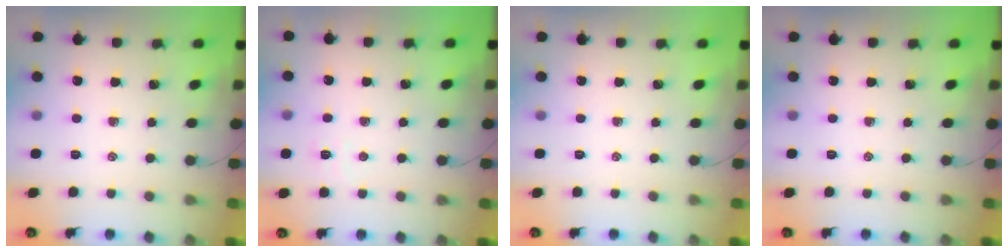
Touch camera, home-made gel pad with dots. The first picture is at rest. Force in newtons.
{"total": 3.0, "press": 2.9, "slide": 0.9}
{"total": 0.0}
{"total": 0.0}